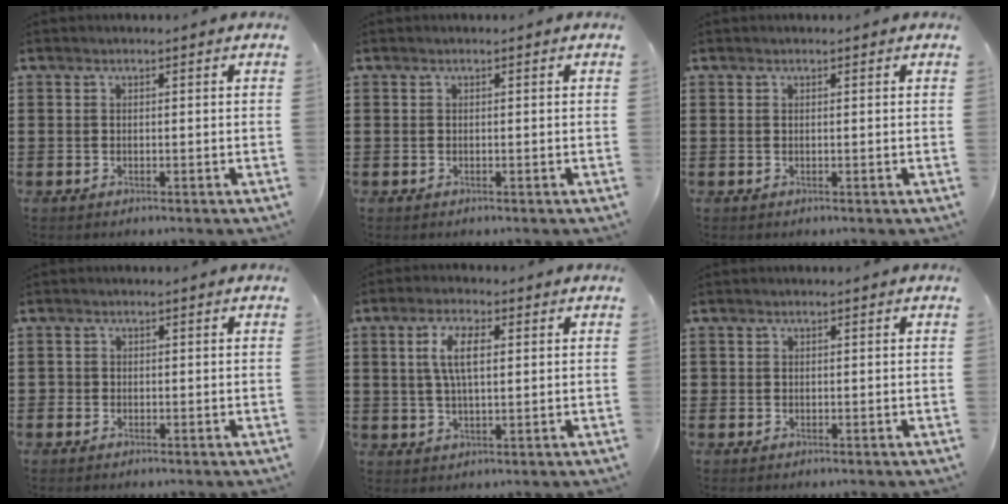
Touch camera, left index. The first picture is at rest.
{"total": 0.0}
{"total": 0.0}
{"total": 0.8, "force": [-0.2, 0.7, 0.2], "torque": [-0.005, 0.003, -0.006]}
{"total": 6.0, "force": [1.4, 2.4, 5.4], "torque": [-0.119, 0.009, 0.019]}
{"total": 0.6, "force": [0.0, 0.6, 0.0], "torque": [-0.002, 0.005, -0.001]}